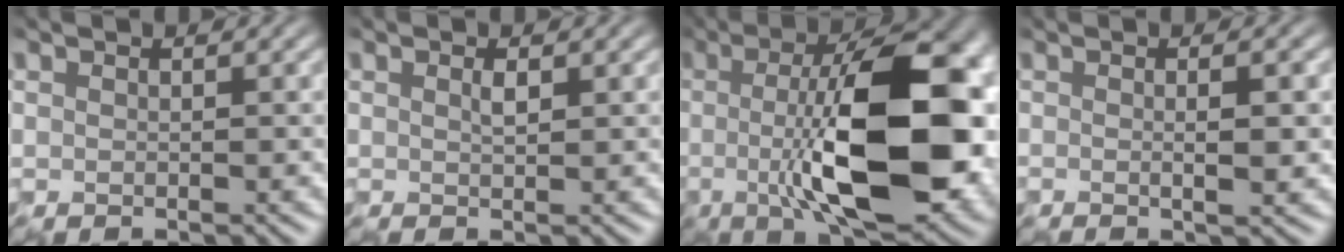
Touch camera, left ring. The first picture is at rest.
{"total": 0.6, "force": [0.0, 0.0, 0.6], "torque": [-0.013, -0.001, 0.002]}
{"total": 13.3, "force": [-1.0, 3.9, 12.6], "torque": [-0.181, -0.005, -0.027]}
{"total": 2.4, "force": [-0.3, -0.1, 2.3], "torque": [-0.035, -0.003, -0.008]}